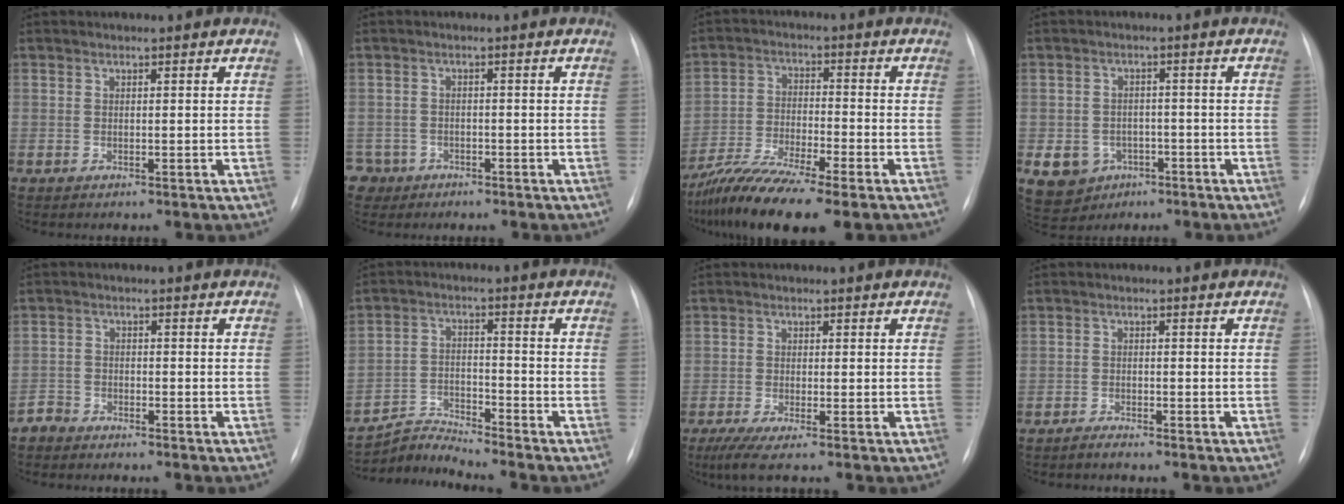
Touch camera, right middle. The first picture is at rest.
{"total": 4.0, "force": [-2.5, 3.1, -0.5], "torque": [0.010, 0.009, -0.043]}
{"total": 12.6, "force": [-9.6, 1.0, 8.0], "torque": [-0.151, -0.023, -0.166]}
{"total": 7.3, "force": [-3.2, 6.2, 2.1], "torque": [-0.043, 0.006, -0.038]}
{"total": 2.3, "force": [-2.1, 0.6, -0.5], "torque": [0.012, -0.003, -0.044]}
{"total": 5.9, "force": [-5.5, -1.7, -1.3], "torque": [0.006, -0.005, -0.103]}
{"total": 3.4, "force": [-2.2, 0.0, 2.5], "torque": [-0.053, -0.012, -0.047]}
{"total": 1.2, "force": [-1.2, -0.1, 0.1], "torque": [-0.005, -0.003, -0.022]}